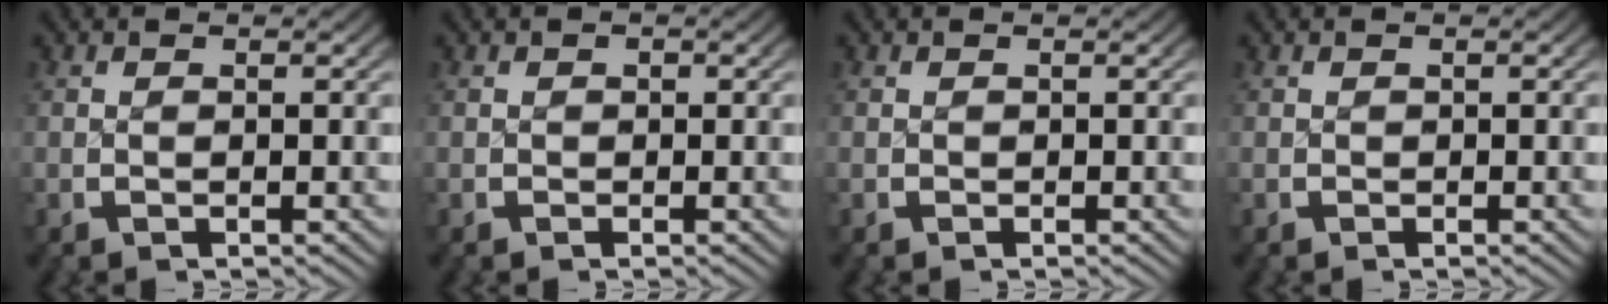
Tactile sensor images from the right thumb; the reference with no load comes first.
{"total": 0.6, "force": [0.0, 0.3, -0.5], "torque": [0.010, -0.002, 0.001]}
{"total": 0.0}
{"total": 0.6, "force": [0.1, 0.0, -0.6], "torque": [0.013, -0.001, 0.004]}